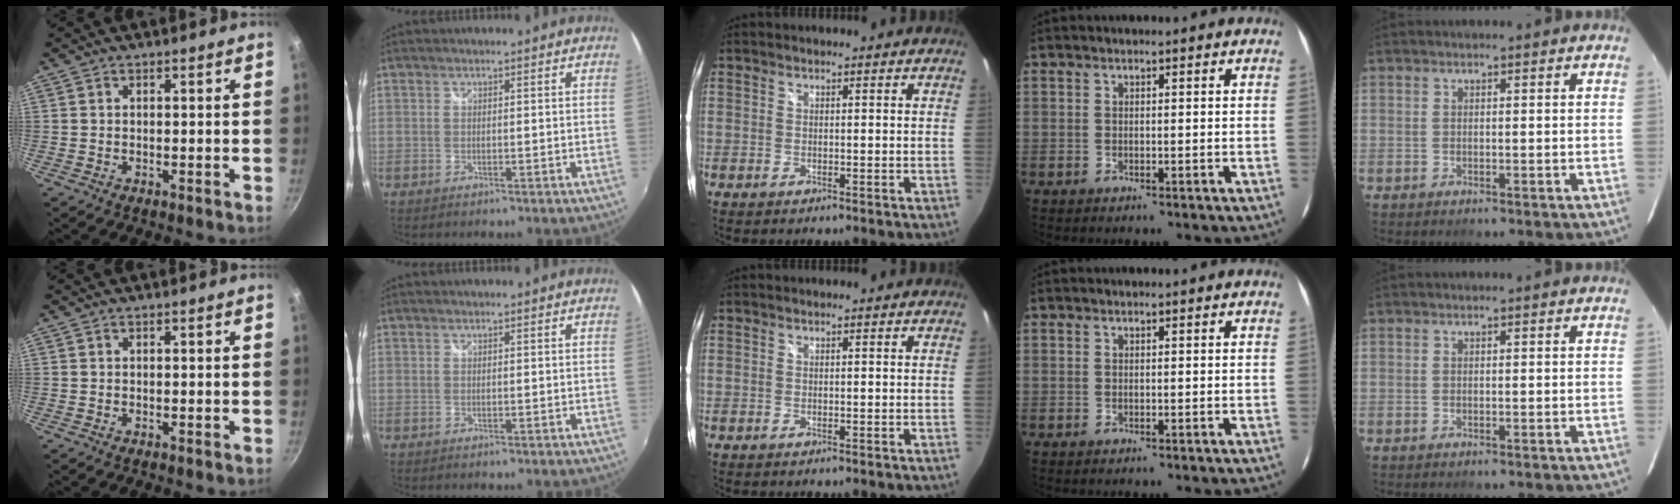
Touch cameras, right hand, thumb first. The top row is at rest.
{}